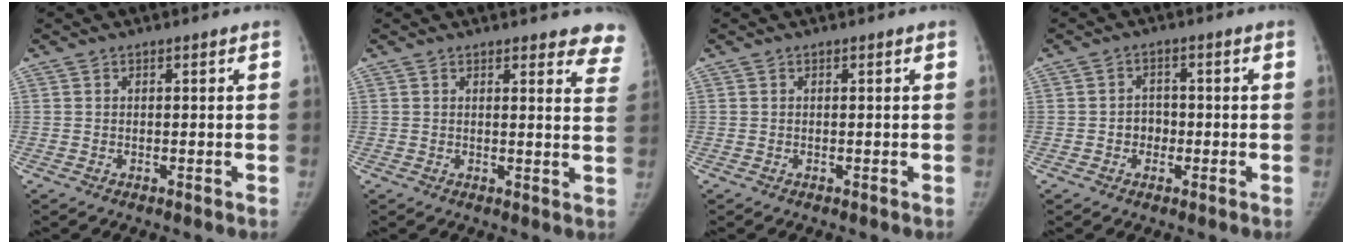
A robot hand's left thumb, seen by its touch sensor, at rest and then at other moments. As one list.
[{"total": 8.5, "force": [7.8, 2.4, 2.3], "torque": [0.023, -0.042, 0.053]}, {"total": 0.0}, {"total": 3.4, "force": [-0.8, 2.9, 1.5], "torque": [-0.001, 0.009, -0.019]}]